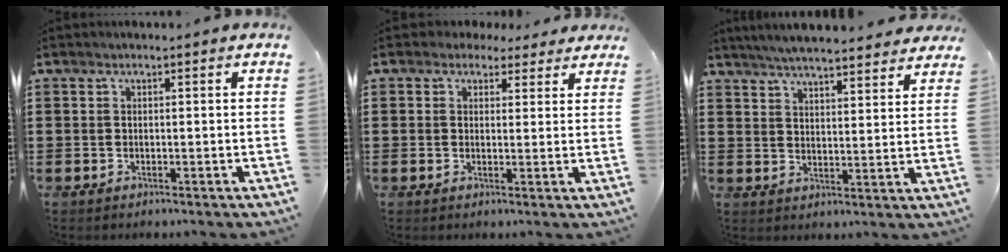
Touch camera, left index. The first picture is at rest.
{"total": 2.4, "force": [1.7, 1.6, 0.6], "torque": [-0.020, 0.008, 0.031]}
{"total": 5.3, "force": [5.2, 0.0, 1.3], "torque": [-0.043, -0.022, 0.092]}